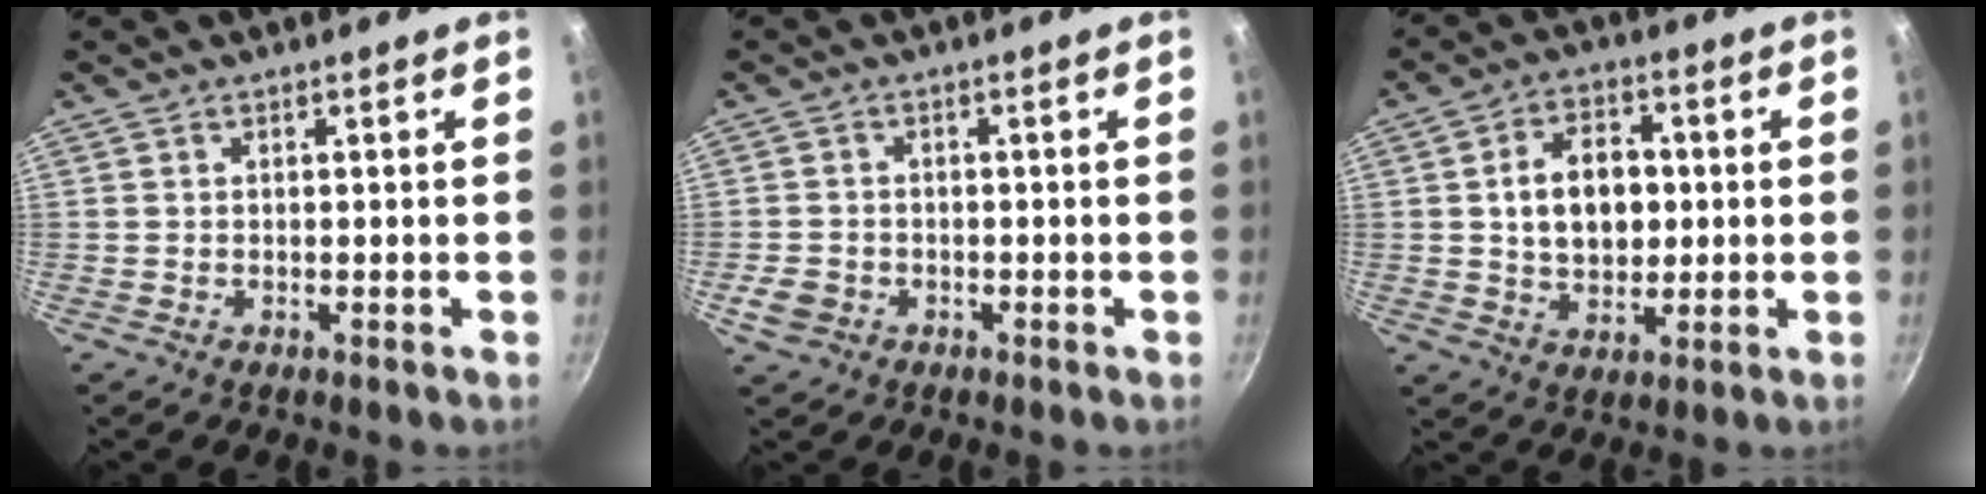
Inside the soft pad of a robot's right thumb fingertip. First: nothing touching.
{"total": 3.9, "force": [-1.6, 3.2, 1.6], "torque": [-0.029, 0.014, -0.025]}
{"total": 11.0, "force": [0.9, 7.8, 7.7], "torque": [-0.099, 0.009, 0.014]}